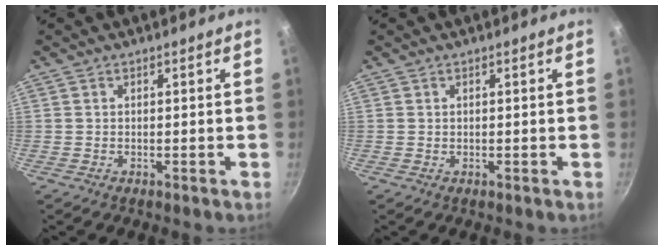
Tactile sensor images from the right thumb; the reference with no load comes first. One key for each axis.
{"total": 0.0}